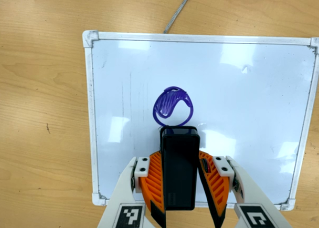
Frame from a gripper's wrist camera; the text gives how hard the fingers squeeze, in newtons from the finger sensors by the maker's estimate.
{"total": 4.3, "left": 3.5, "right": 5.1}